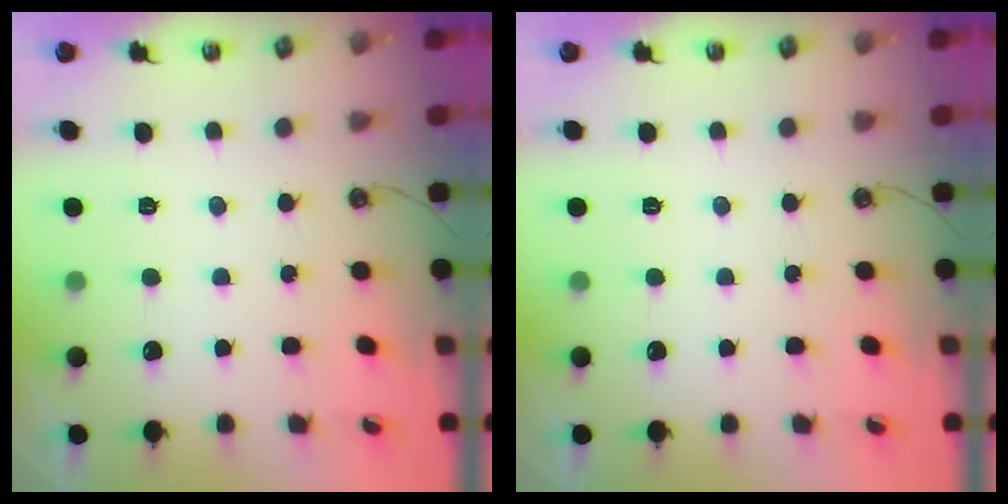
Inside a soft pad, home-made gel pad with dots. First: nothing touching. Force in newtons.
{"total": 0.0}